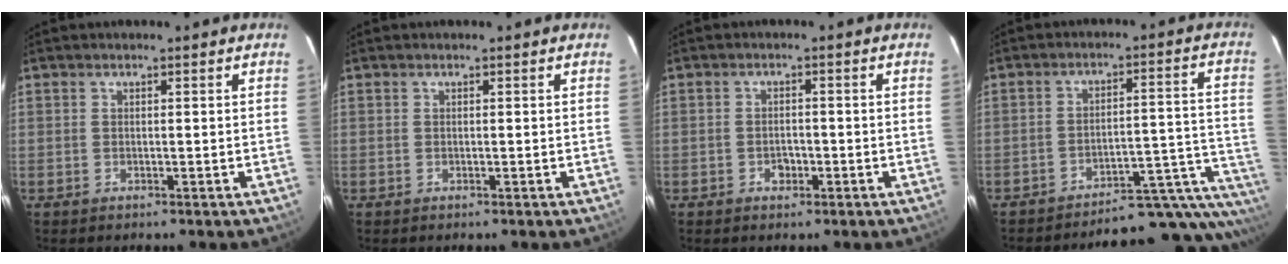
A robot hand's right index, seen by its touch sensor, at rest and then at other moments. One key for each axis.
{"total": 0.0}
{"total": 2.0, "fx": -0.9, "fy": 1.4, "fz": 1.1, "tx": -0.014, "ty": 0.005, "tz": -0.011}
{"total": 17.4, "fx": -15.1, "fy": 2.6, "fz": 8.1, "tx": -0.015, "ty": 0.046, "tz": -0.188}